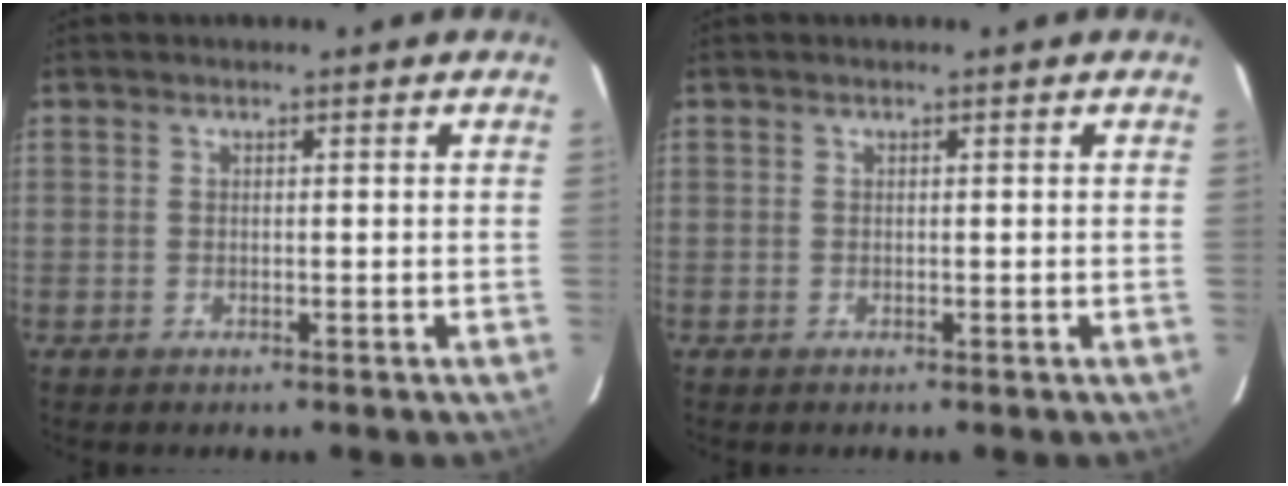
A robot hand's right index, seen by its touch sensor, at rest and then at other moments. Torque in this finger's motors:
{"motor_torque": [0.20, 0.19, 0.00, 0.00]}